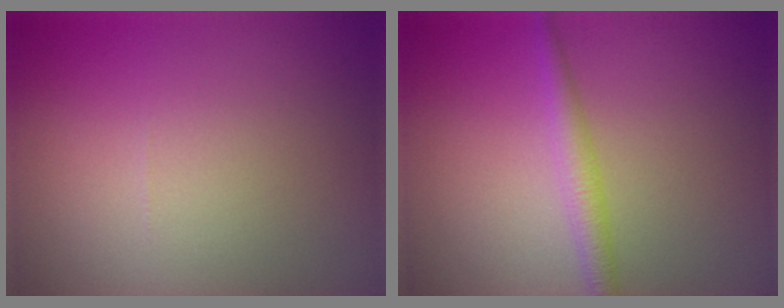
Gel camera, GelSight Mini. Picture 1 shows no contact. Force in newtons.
{"total": 2.2, "press": 2.2, "slide": 0.1}